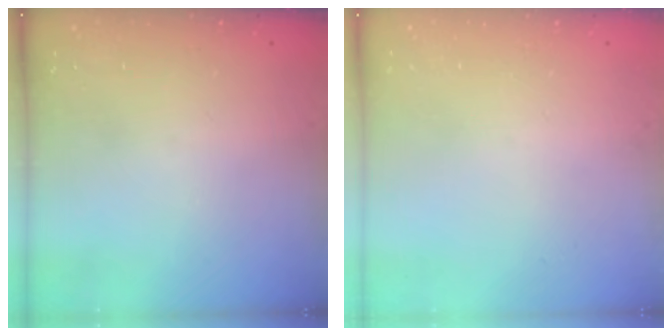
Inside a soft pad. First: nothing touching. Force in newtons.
{"total": 0.0}